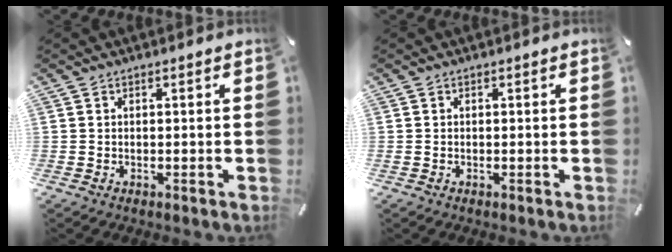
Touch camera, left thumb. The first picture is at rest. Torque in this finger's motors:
{"motor_torque": [-0.15, 0.10, -0.04, 0.01, 0.03]}